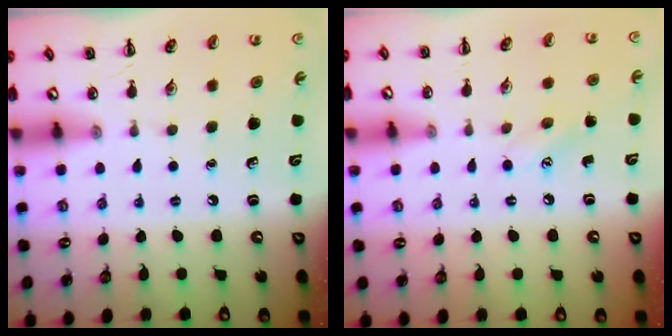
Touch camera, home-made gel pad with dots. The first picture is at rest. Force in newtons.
{"total": 5.5, "press": 5.3, "slide": 1.3}